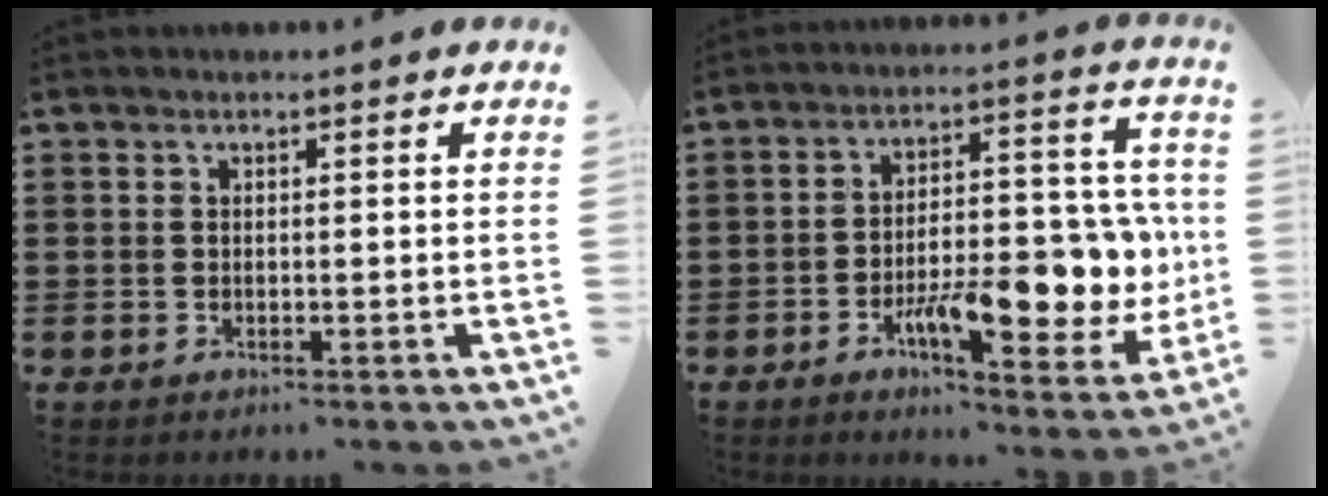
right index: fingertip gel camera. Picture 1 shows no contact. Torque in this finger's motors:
{"motor_torque": [2.14, 0.00, 1.05, 0.21]}